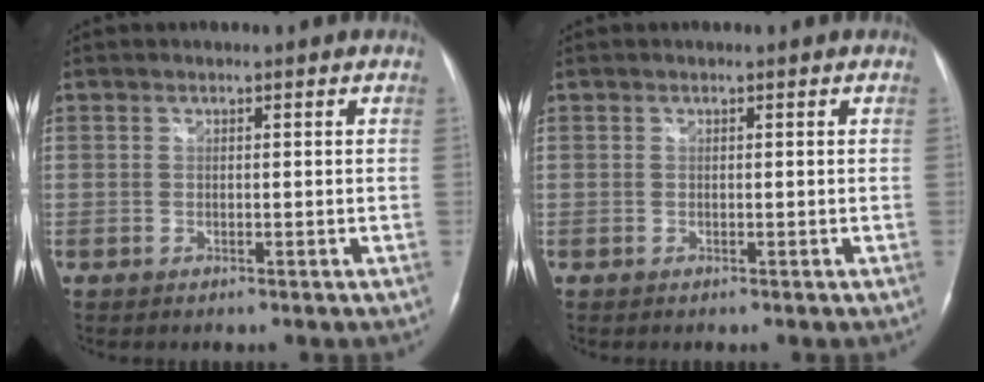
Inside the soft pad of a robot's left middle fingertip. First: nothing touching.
{"total": 0.0}